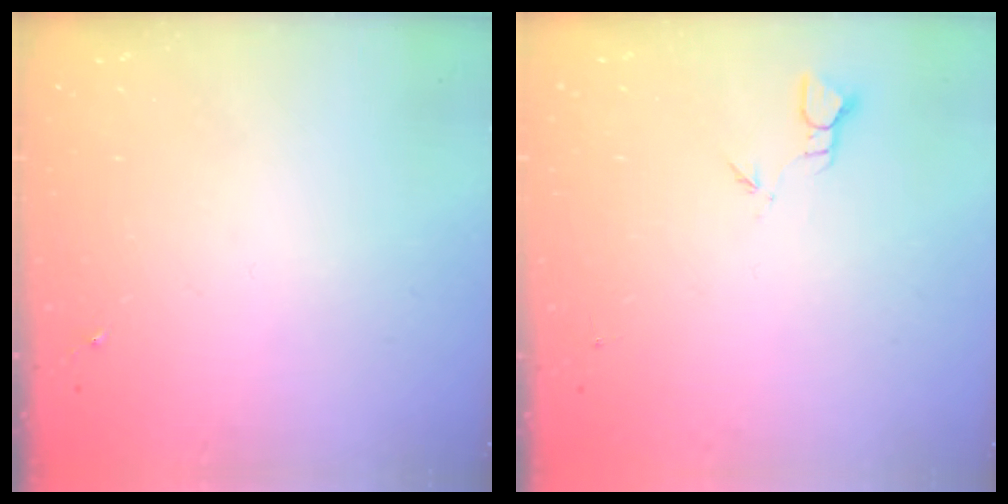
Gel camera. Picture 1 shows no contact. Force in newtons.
{"total": 2.4, "press": 2.4, "slide": 0.2}